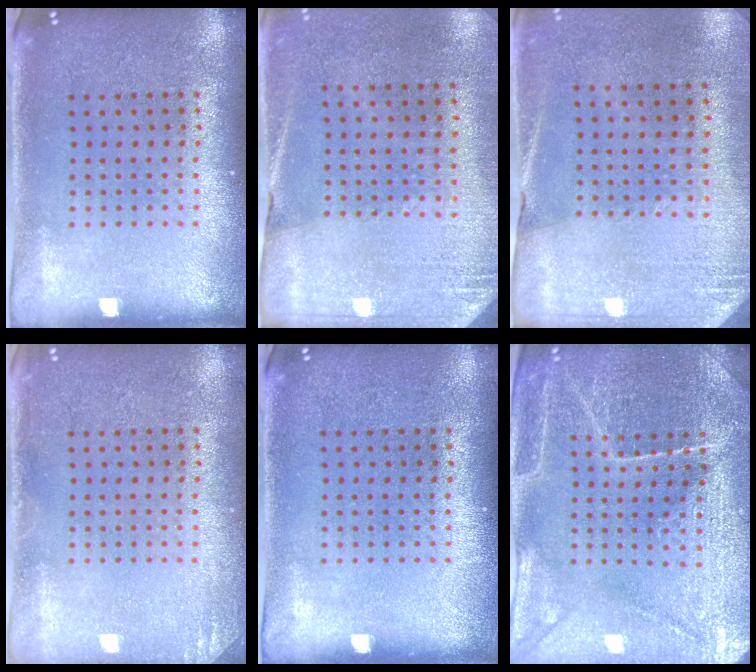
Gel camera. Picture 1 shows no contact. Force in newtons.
{"total": 2.7, "press": 2.4, "slide": 1.2}
{"total": 2.6, "press": 2.3, "slide": 1.3}
{"total": 1.3, "press": 1.3, "slide": 0.1}
{"total": 0.0}
{"total": 4.1, "press": 4.0, "slide": 1.1}